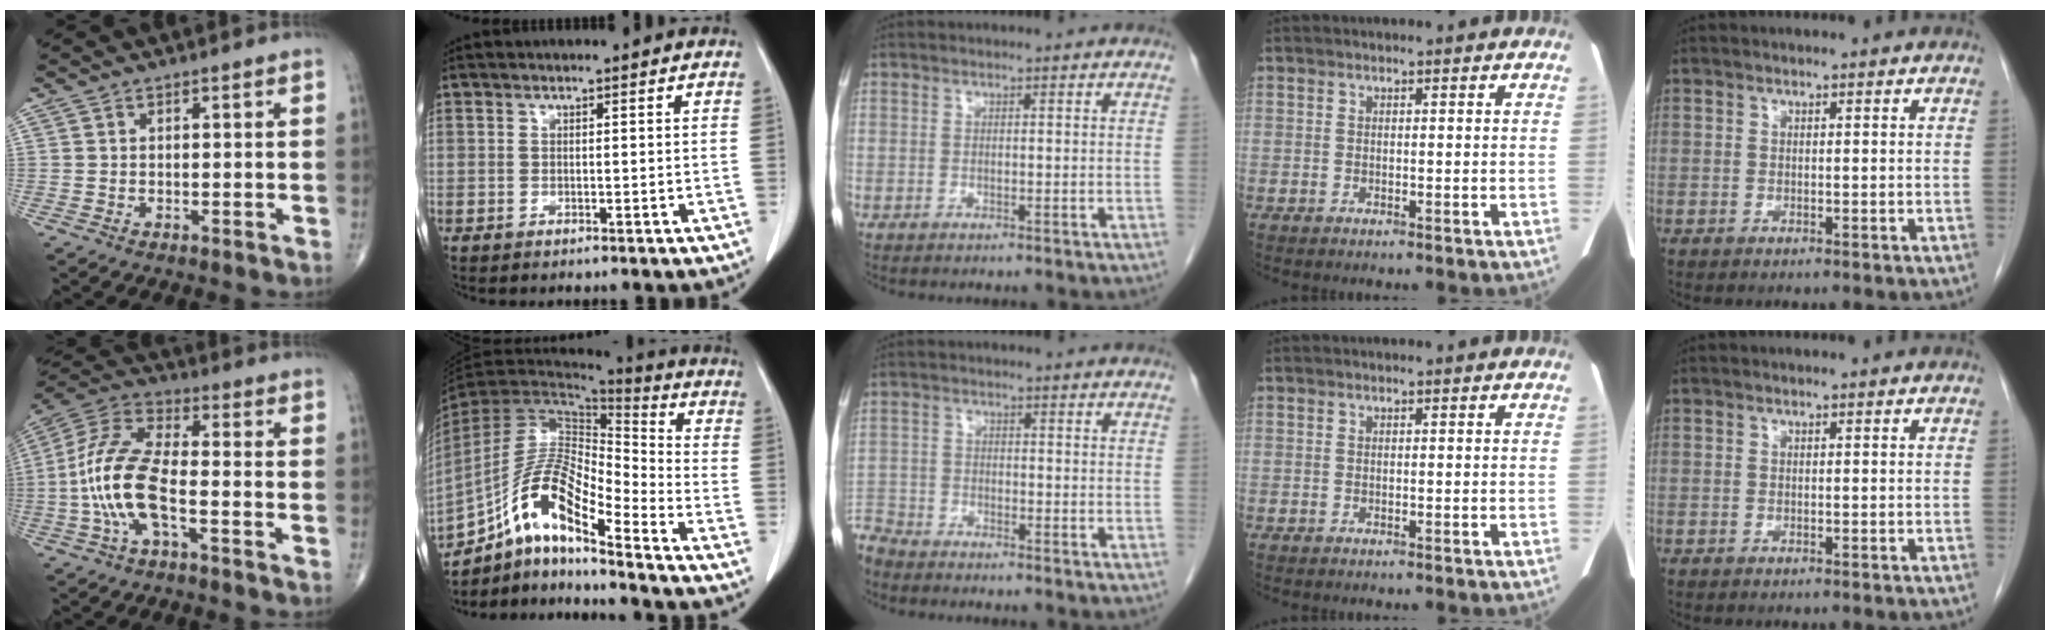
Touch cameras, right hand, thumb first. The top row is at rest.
{"thumb": {"total": 13.9, "force": [-3.6, 5.2, 12.4], "torque": [-0.277, 0.037, -0.075]}, "index": {"total": 15.3, "force": [-10.1, 2.9, 11.2], "torque": [-0.218, 0.012, -0.184]}, "middle": {"total": 5.0, "force": [-4.8, 1.1, 0.3], "torque": [0.004, -0.012, -0.097]}}